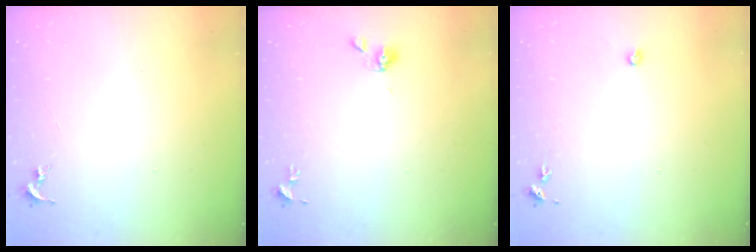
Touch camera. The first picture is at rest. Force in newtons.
{"total": 4.7, "press": 4.5, "slide": 1.3}
{"total": 2.4, "press": 2.4, "slide": 0.3}